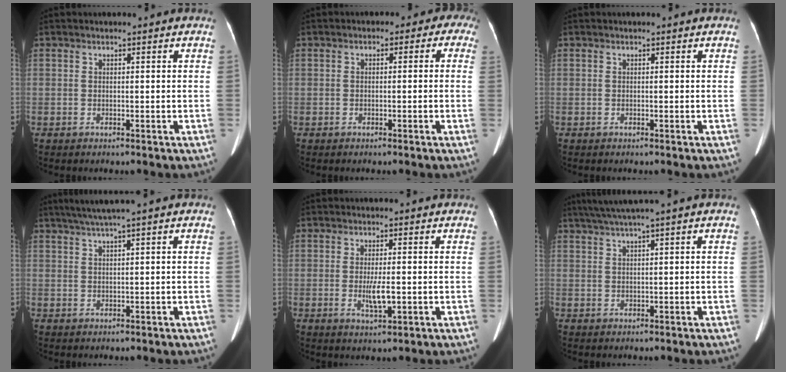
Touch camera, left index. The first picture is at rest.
{"total": 3.7, "force": [0.1, 2.5, 2.7], "torque": [-0.015, 0.027, -0.011]}
{"total": 0.0}
{"total": 3.6, "force": [2.5, -0.9, 2.5], "torque": [-0.052, 0.010, 0.050]}
{"total": 3.5, "force": [-0.6, 0.6, 3.4], "torque": [-0.065, -0.006, -0.006]}
{"total": 4.1, "force": [2.8, -1.1, 2.9], "torque": [-0.060, 0.017, 0.056]}